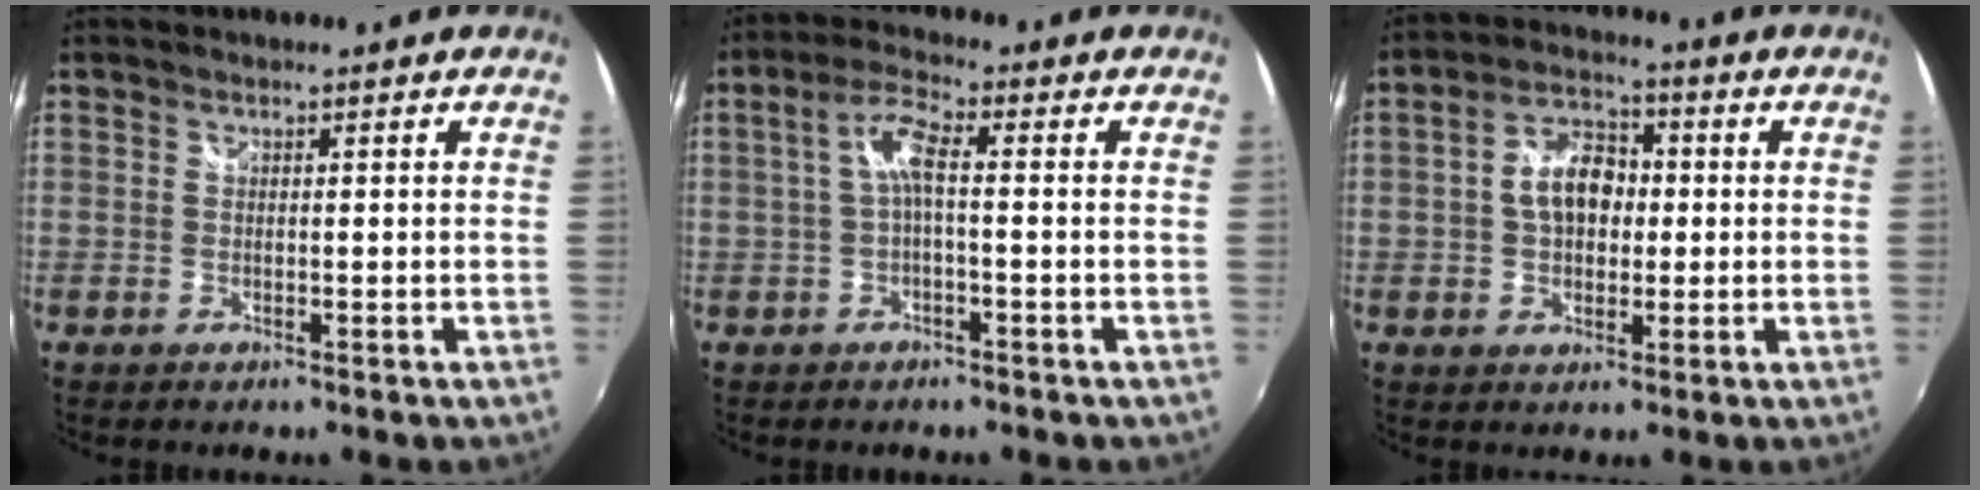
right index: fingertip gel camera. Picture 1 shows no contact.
{"total": 4.8, "force": [-0.5, 0.8, 4.7], "torque": [-0.098, 0.011, -0.008]}
{"total": 8.4, "force": [0.3, 5.6, 6.3], "torque": [-0.117, 0.021, 0.006]}